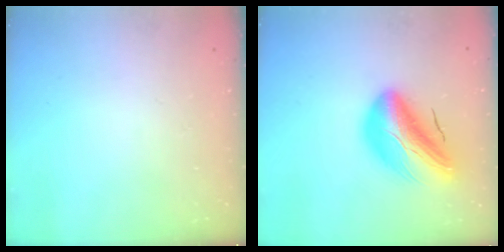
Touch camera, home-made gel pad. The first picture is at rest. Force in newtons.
{"total": 18.3, "press": 17.6, "slide": 4.7}